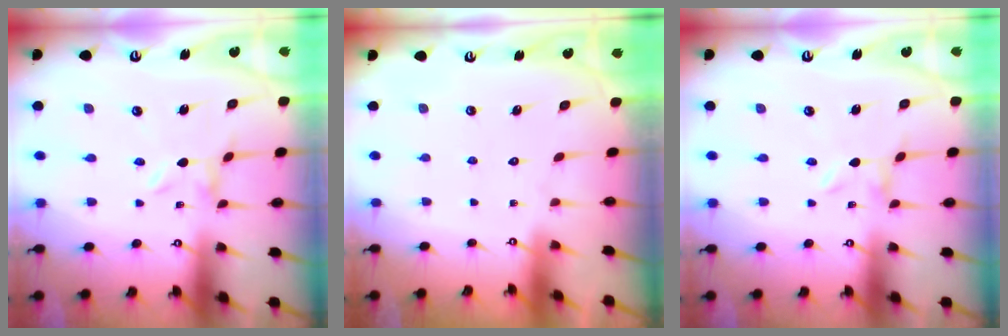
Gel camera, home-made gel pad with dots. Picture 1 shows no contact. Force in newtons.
{"total": 1.7, "press": 1.7, "slide": 0.1}
{"total": 0.0}